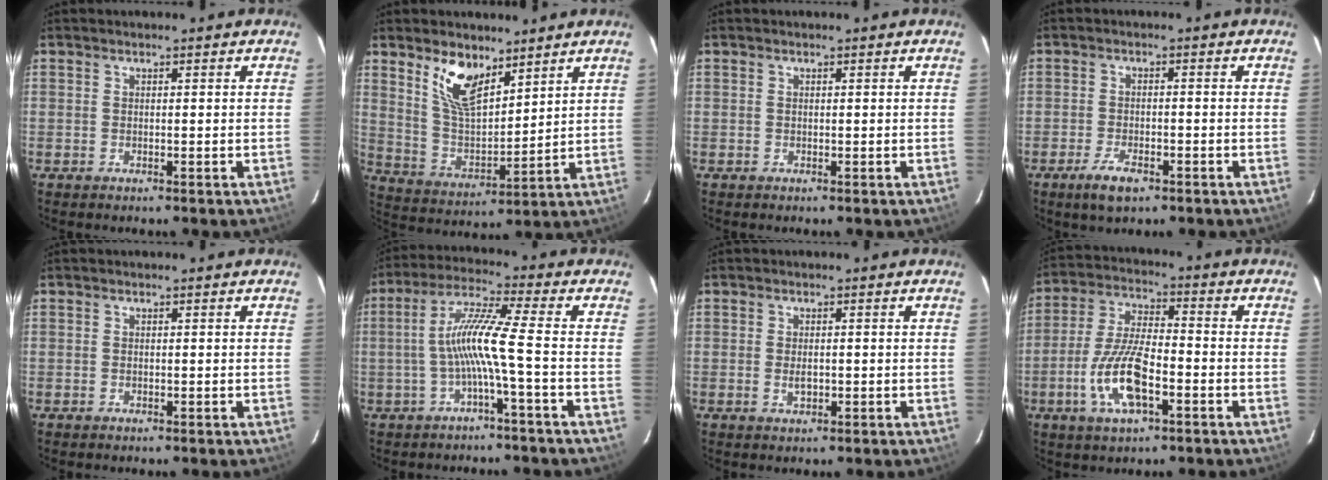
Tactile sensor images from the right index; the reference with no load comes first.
{"total": 10.7, "force": [6.8, 4.6, 6.7], "torque": [-0.127, 0.004, 0.140]}
{"total": 0.0}
{"total": 5.1, "force": [-3.2, 2.0, 3.4], "torque": [-0.081, -0.007, -0.057]}
{"total": 0.0}
{"total": 8.7, "force": [-2.2, -1.2, 8.3], "torque": [-0.175, 0.010, -0.039]}
{"total": 2.1, "force": [-0.4, 1.2, 1.7], "torque": [-0.031, -0.003, -0.006]}
{"total": 12.2, "force": [-4.7, 4.1, 10.4], "torque": [-0.223, -0.005, -0.089]}